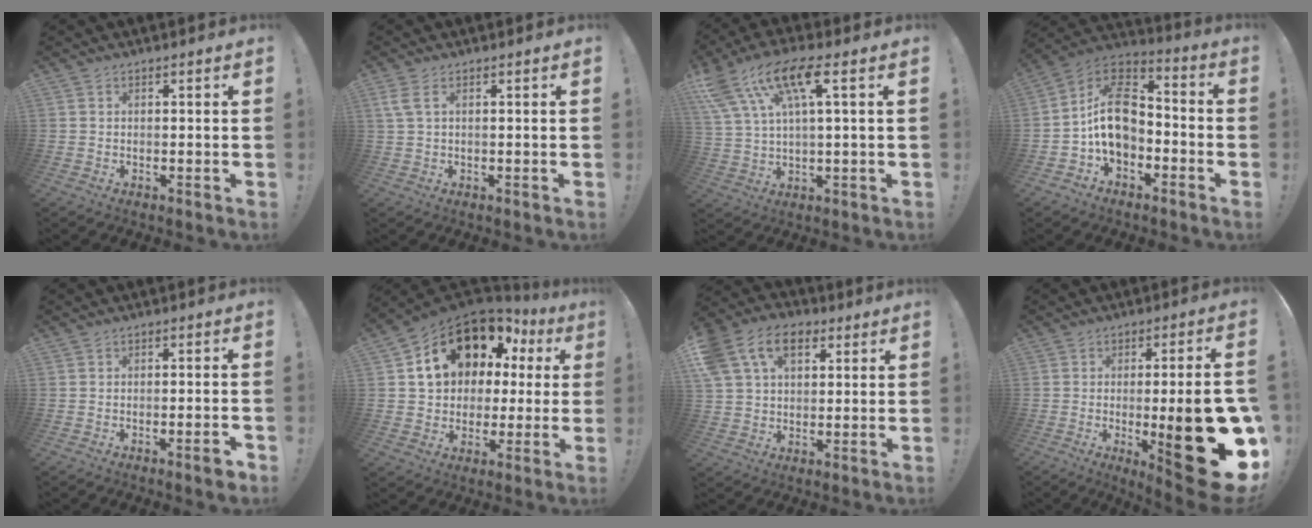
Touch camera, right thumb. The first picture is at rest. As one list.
[{"total": 3.2, "force": [1.3, 1.0, 2.7], "torque": [-0.061, 0.003, 0.027]}, {"total": 13.6, "force": [6.3, 4.7, 11.1], "torque": [-0.209, -0.013, 0.106]}, {"total": 15.0, "force": [-1.4, 11.1, 10.0], "torque": [-0.163, 0.026, -0.017]}, {"total": 3.4, "force": [-1.8, 0.2, 2.8], "torque": [-0.042, 0.004, -0.027]}, {"total": 15.9, "force": [7.9, 10.9, 8.4], "torque": [-0.133, -0.042, 0.156]}, {"total": 15.3, "force": [6.7, 10.5, 9.0], "torque": [-0.153, -0.016, 0.128]}, {"total": 24.6, "force": [-5.4, 5.8, 23.3], "torque": [-0.300, 0.003, -0.063]}]